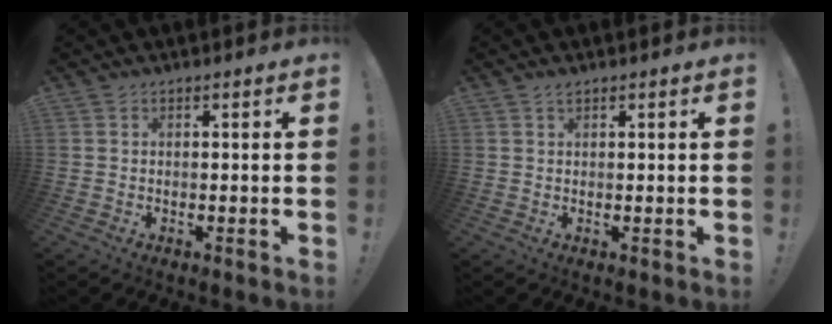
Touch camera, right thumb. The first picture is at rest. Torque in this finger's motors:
{"motor_torque": [-0.25, 0.13, 0.23, -0.21, 0.01]}